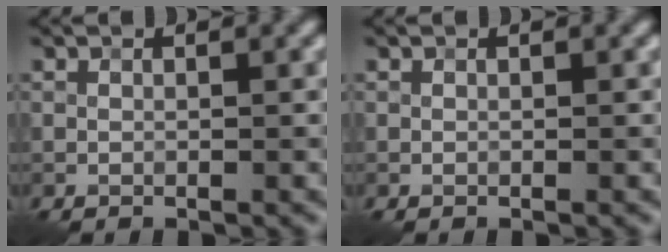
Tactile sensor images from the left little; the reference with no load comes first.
{"total": 0.0}